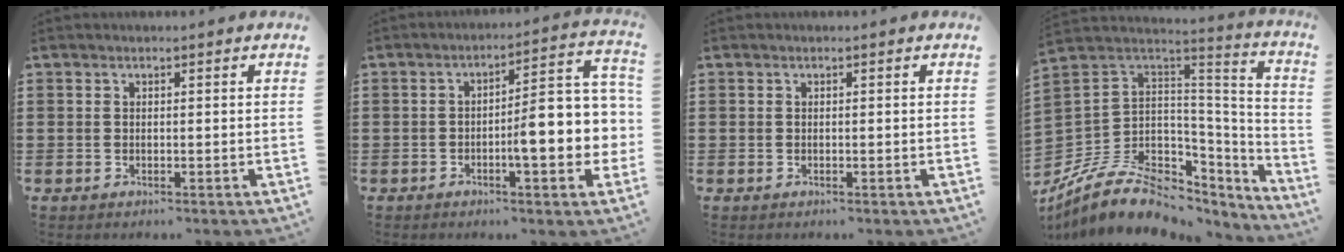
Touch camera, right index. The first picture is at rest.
{"total": 10.0, "force": [-1.8, 2.7, 9.5], "torque": [-0.119, -0.023, -0.037]}
{"total": 0.0}
{"total": 11.0, "force": [-5.3, 7.4, 6.2], "torque": [-0.149, -0.003, -0.087]}